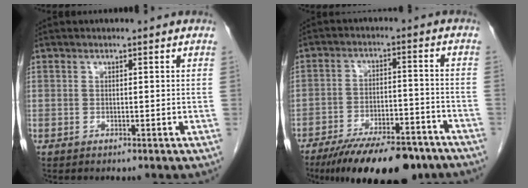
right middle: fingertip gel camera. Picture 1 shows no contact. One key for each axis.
{"total": 16.9, "fx": -13.1, "fy": 5.0, "fz": 9.5, "tx": -0.125, "ty": -0.001, "tz": -0.202}